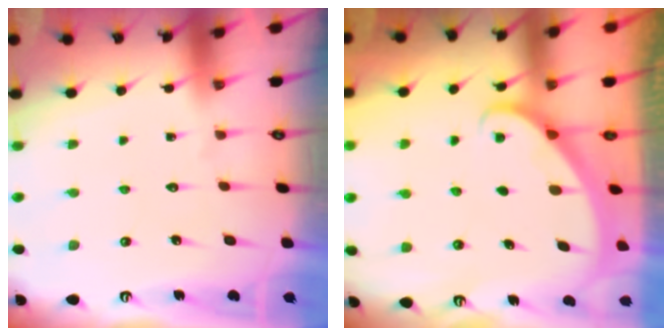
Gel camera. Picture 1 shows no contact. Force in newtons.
{"total": 1.4, "press": 1.4, "slide": 0.0}